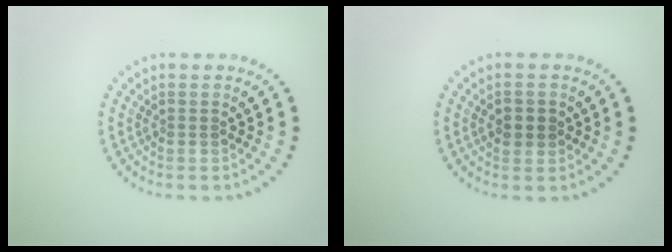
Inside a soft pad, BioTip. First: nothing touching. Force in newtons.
{"total": 1.8, "press": 1.8, "slide": 0.3}